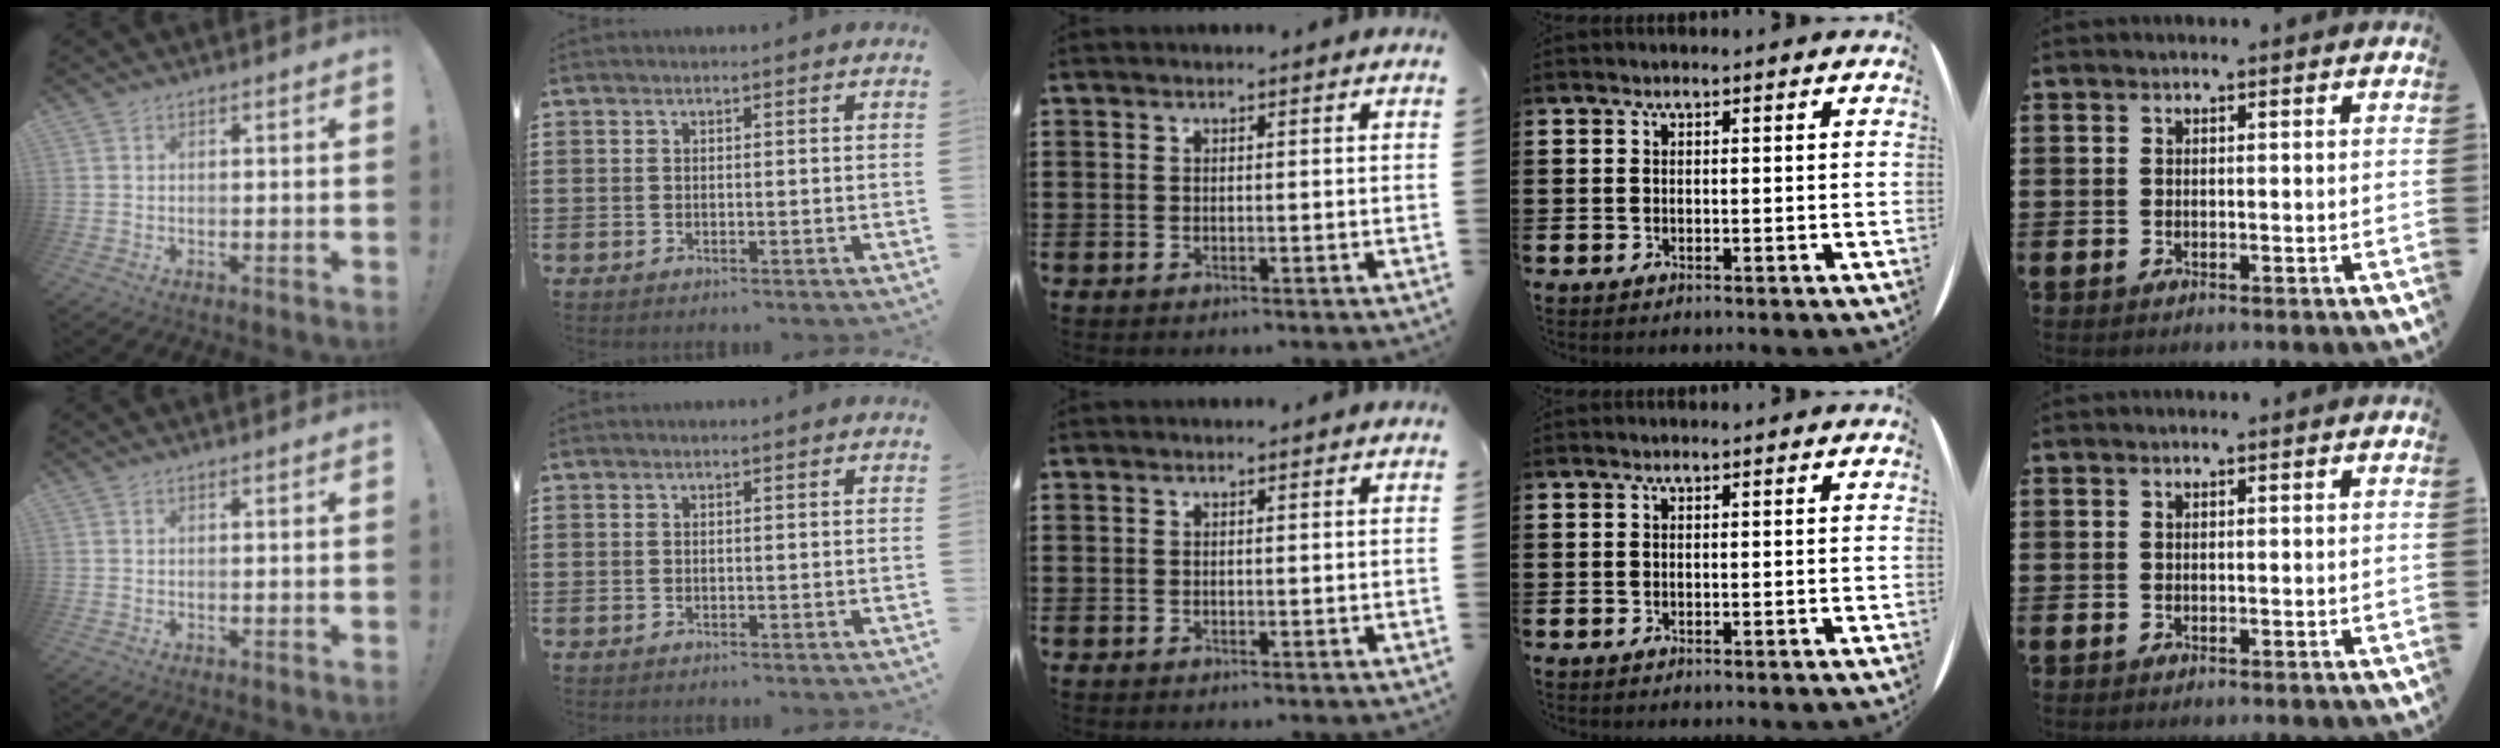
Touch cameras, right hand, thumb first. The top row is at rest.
{}